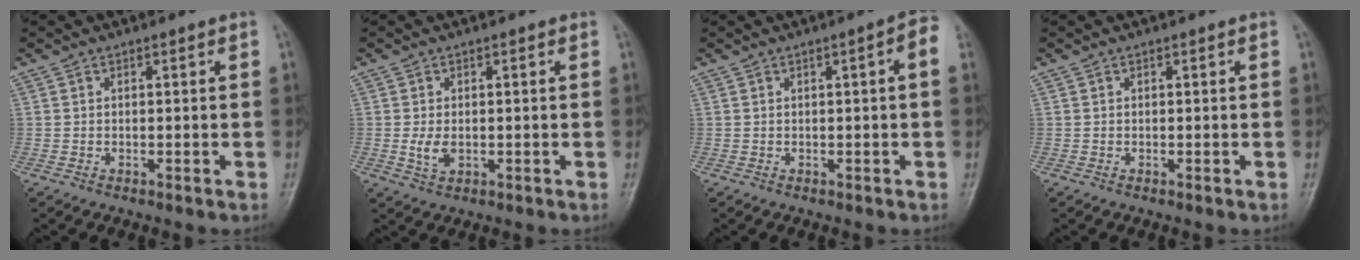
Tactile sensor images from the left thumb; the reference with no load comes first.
{"total": 2.9, "force": [-0.2, 1.9, 2.2], "torque": [-0.042, -0.007, -0.002]}
{"total": 3.2, "force": [0.4, 0.6, 3.2], "torque": [-0.045, 0.014, 0.001]}
{"total": 0.0}